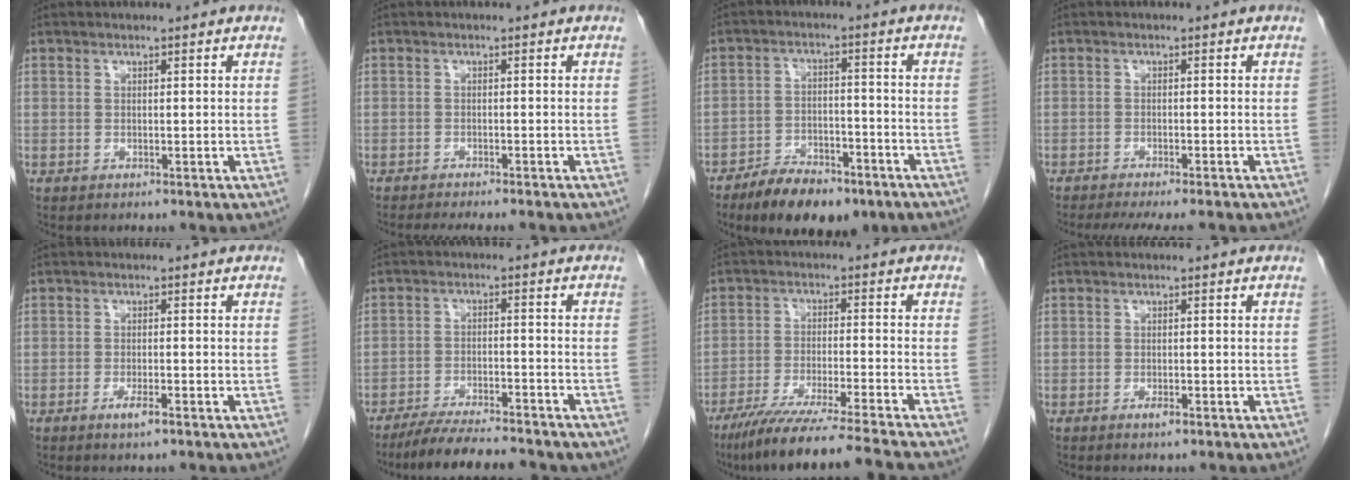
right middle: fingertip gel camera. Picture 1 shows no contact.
{"total": 7.9, "force": [-7.0, 1.2, 3.5], "torque": [-0.047, -0.014, -0.092]}
{"total": 10.4, "force": [-7.5, 4.1, 5.9], "torque": [-0.090, -0.004, -0.122]}
{"total": 9.8, "force": [-8.5, 1.3, 4.6], "torque": [-0.062, -0.016, -0.112]}
{"total": 2.3, "force": [-1.3, 0.3, 1.9], "torque": [-0.032, -0.002, -0.022]}
{"total": 12.2, "force": [-10.6, 2.0, 5.7], "torque": [-0.083, -0.009, -0.158]}
{"total": 15.1, "force": [-12.9, -1.8, 7.7], "torque": [-0.113, -0.043, -0.208]}
{"total": 1.2, "force": [-0.7, 0.3, 1.0], "torque": [-0.015, 0.000, -0.010]}